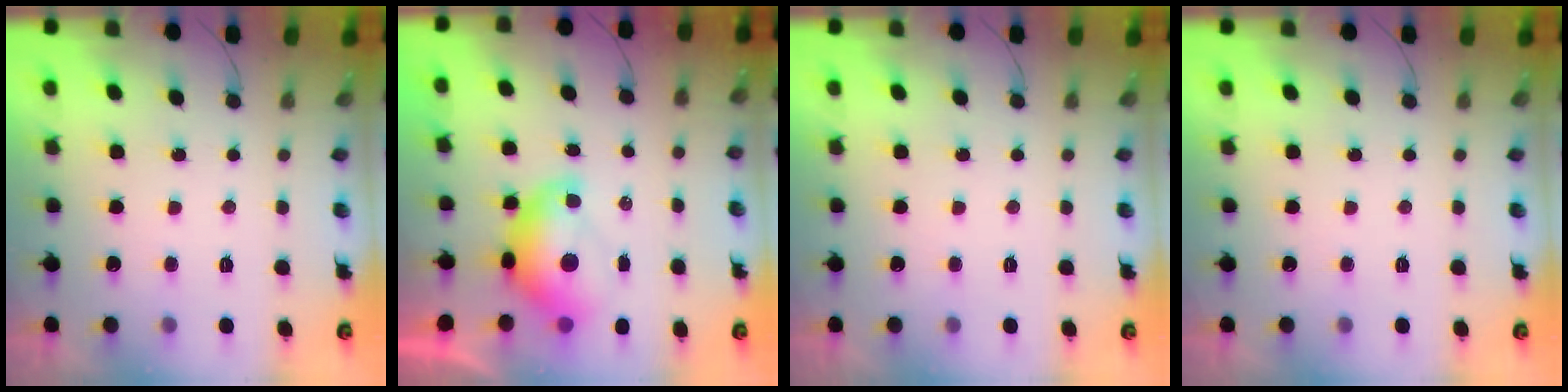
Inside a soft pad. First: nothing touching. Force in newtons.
{"total": 8.9, "press": 8.8, "slide": 1.0}
{"total": 0.0}
{"total": 0.0}